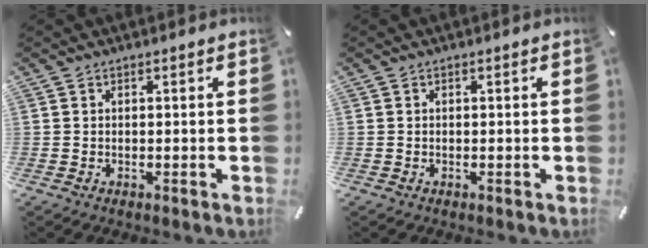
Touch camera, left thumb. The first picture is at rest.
{"total": 0.0}